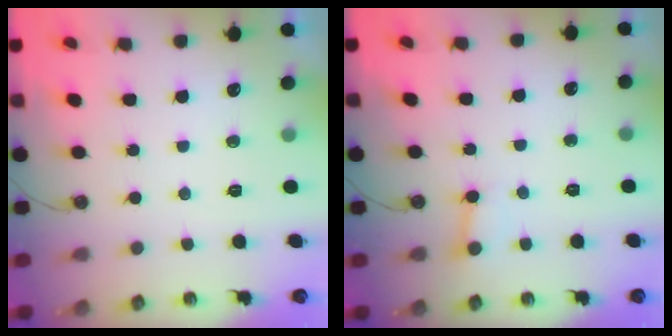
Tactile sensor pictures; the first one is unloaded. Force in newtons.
{"total": 2.7, "press": 2.7, "slide": 0.3}